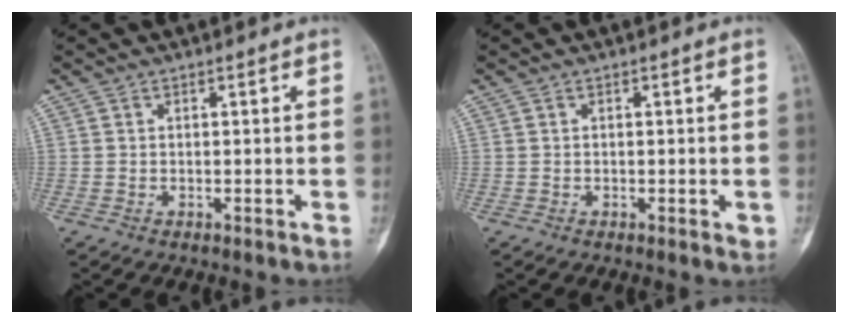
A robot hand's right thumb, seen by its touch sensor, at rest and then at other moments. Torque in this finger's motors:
{"motor_torque": [0.45, -0.17, 0.04, -0.17, 0.05]}